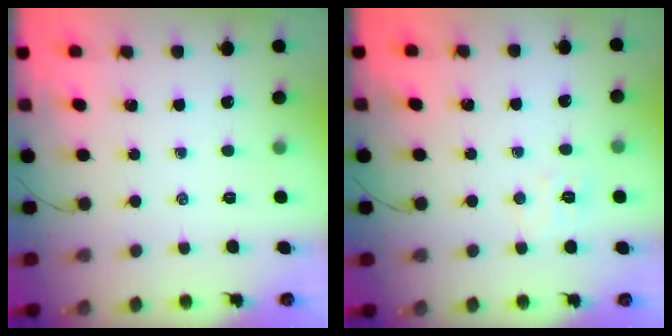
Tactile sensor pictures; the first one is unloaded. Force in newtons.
{"total": 5.5, "press": 5.3, "slide": 1.3}